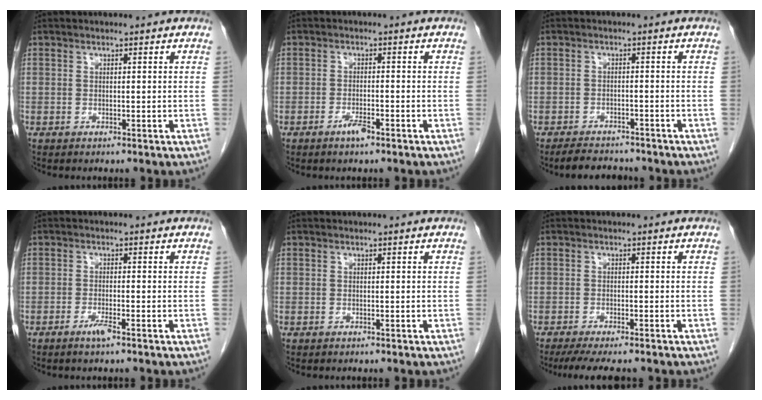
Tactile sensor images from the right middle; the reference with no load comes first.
{"total": 2.3, "force": [-1.6, 0.4, 1.6], "torque": [-0.030, 0.000, -0.028]}
{"total": 5.3, "force": [-4.8, 1.7, 1.4], "torque": [-0.028, -0.010, -0.072]}
{"total": 2.1, "force": [-1.5, 0.0, 1.5], "torque": [-0.033, -0.002, -0.028]}
{"total": 0.0}
{"total": 7.7, "force": [-6.5, 1.2, 4.0], "torque": [-0.057, -0.014, -0.097]}